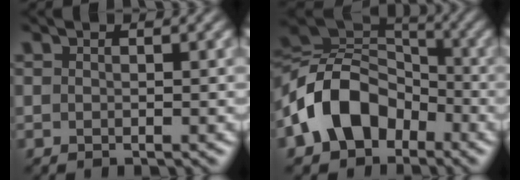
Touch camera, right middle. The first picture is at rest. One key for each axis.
{"total": 9.7, "fx": -4.0, "fy": 7.0, "fz": 5.5, "tx": -0.099, "ty": 0.008, "tz": -0.094}